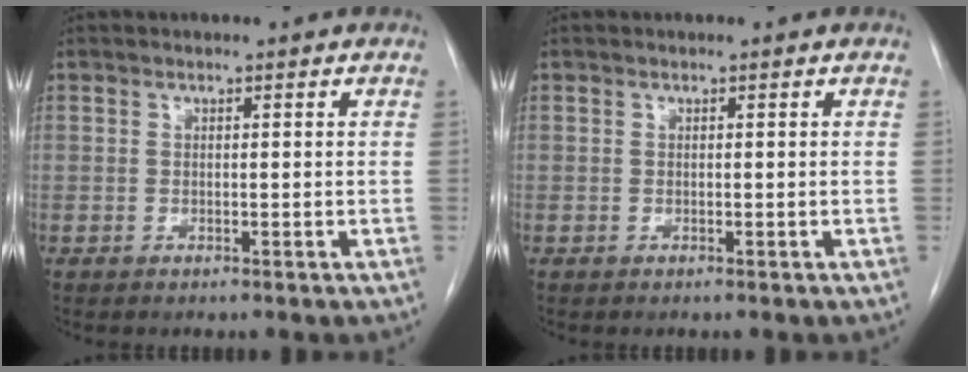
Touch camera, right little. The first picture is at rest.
{"total": 0.0}